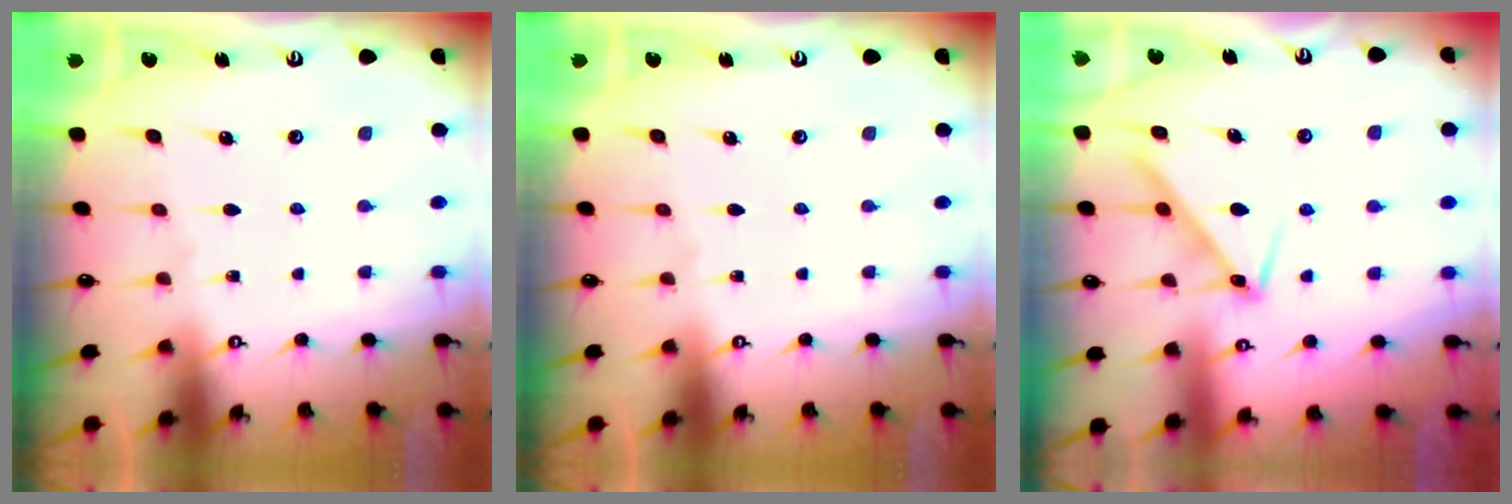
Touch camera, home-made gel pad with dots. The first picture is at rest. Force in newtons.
{"total": 0.0}
{"total": 9.7, "press": 9.7, "slide": 0.1}